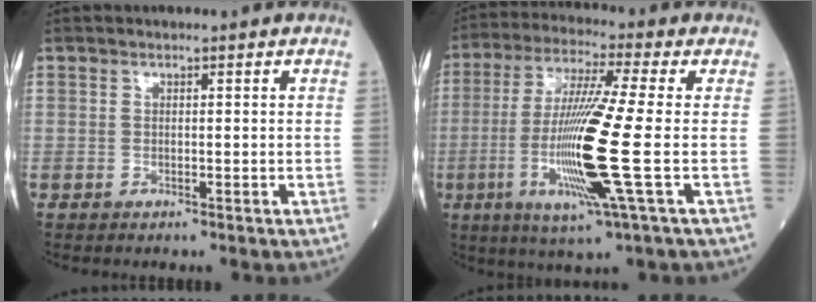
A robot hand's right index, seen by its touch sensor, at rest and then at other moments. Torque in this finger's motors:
{"motor_torque": [1.30, -0.84, 1.05, 0.21]}